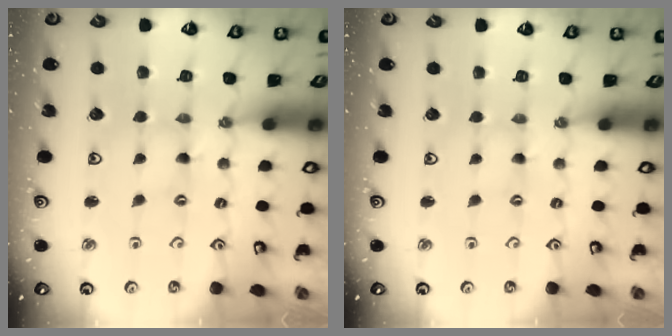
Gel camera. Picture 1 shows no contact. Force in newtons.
{"total": 0.0}